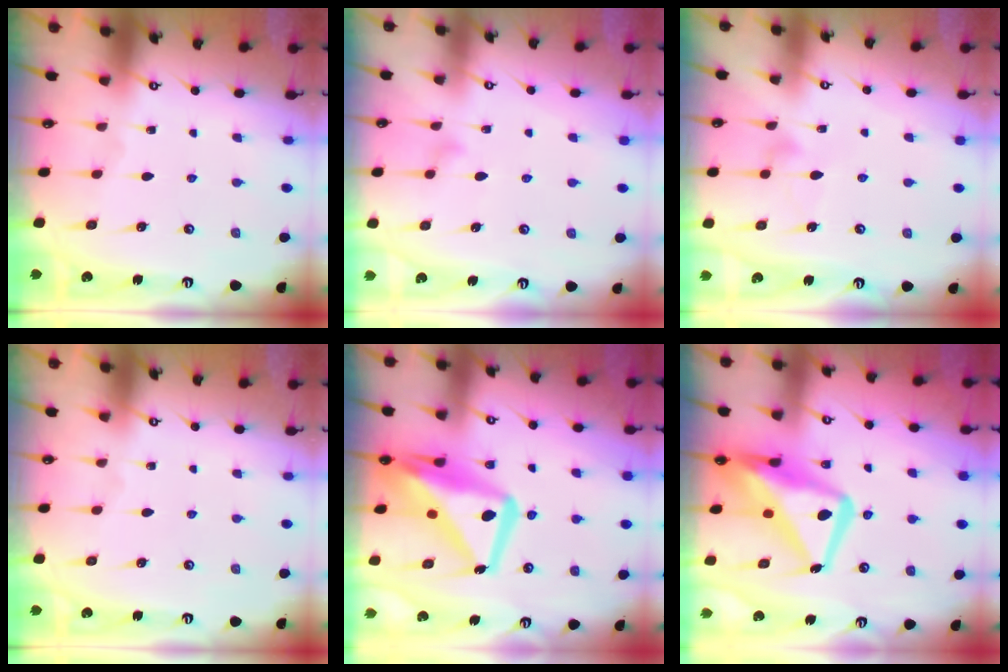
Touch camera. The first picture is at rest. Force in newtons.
{"total": 7.5, "press": 7.5, "slide": 0.4}
{"total": 7.7, "press": 7.7, "slide": 0.5}
{"total": 0.0}
{"total": 16.7, "press": 16.6, "slide": 1.4}
{"total": 17.7, "press": 17.6, "slide": 1.7}